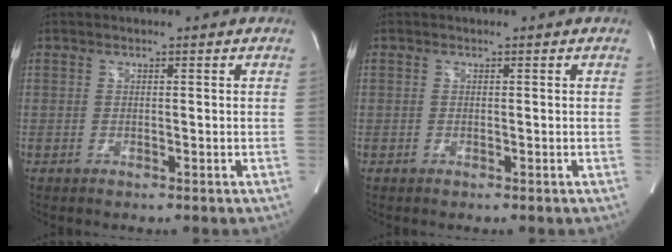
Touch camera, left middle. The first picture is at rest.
{"total": 0.0}